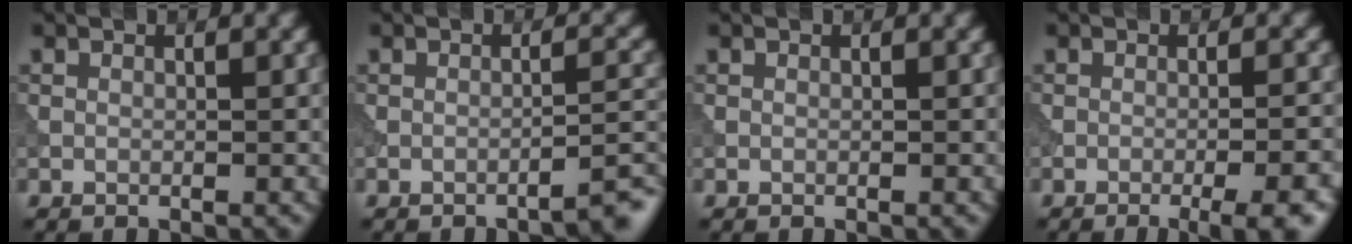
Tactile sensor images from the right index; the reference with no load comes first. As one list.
[{"total": 2.8, "force": [-2.2, 0.4, 1.8], "torque": [-0.014, 0.015, -0.041]}, {"total": 0.0}, {"total": 6.5, "force": [-3.4, 1.9, 5.2], "torque": [-0.045, 0.008, -0.038]}]